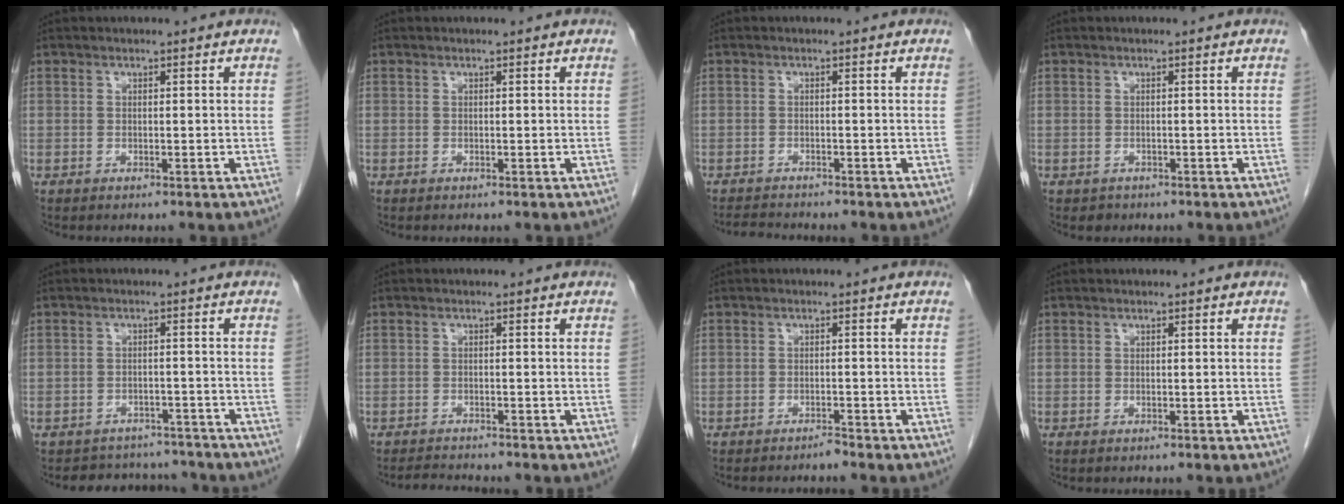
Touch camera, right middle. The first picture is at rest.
{"total": 0.0}
{"total": 3.1, "force": [-3.0, 0.0, 0.6], "torque": [-0.012, -0.014, -0.050]}
{"total": 1.0, "force": [-0.6, 0.8, 0.0], "torque": [-0.007, 0.002, -0.007]}
{"total": 7.0, "force": [-6.5, 2.7, -0.1], "torque": [0.011, 0.020, -0.079]}
{"total": 2.7, "force": [-2.6, -0.1, 0.3], "torque": [-0.010, -0.014, -0.044]}
{"total": 1.5, "force": [-1.4, -0.3, 0.2], "torque": [-0.001, 0.000, -0.023]}
{"total": 0.0}